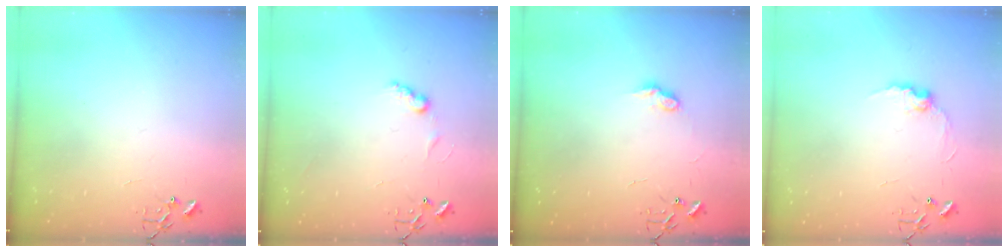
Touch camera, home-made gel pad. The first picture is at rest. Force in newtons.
{"total": 6.1, "press": 6.1, "slide": 0.3}
{"total": 7.2, "press": 7.2, "slide": 0.2}
{"total": 8.0, "press": 8.0, "slide": 0.5}